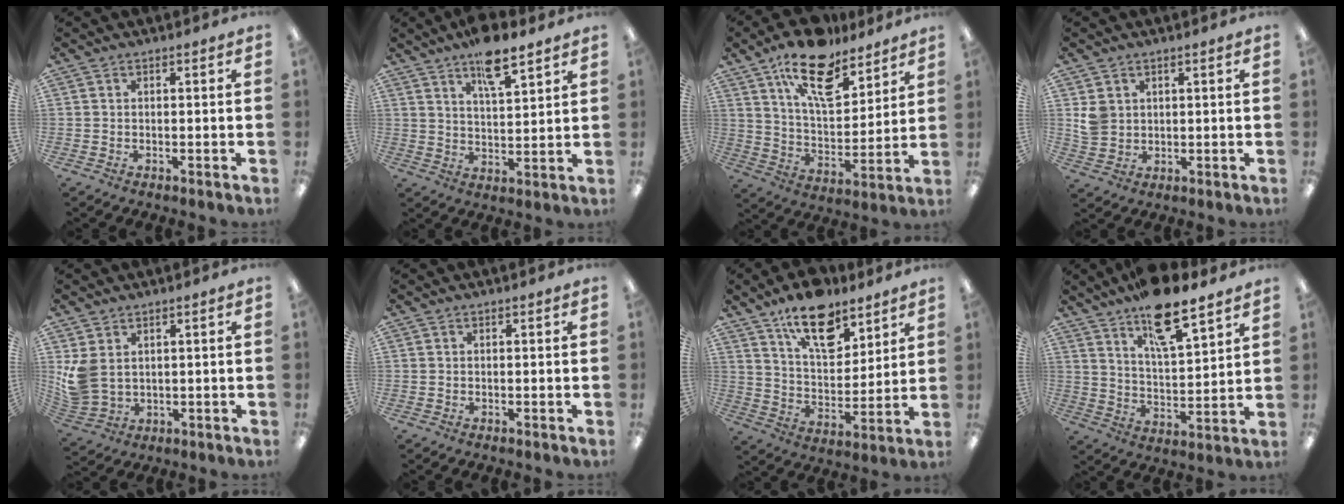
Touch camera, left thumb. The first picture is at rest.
{"total": 9.6, "force": [7.0, 3.0, 5.8], "torque": [-0.083, -0.039, 0.118]}
{"total": 17.8, "force": [12.2, 7.9, 10.3], "torque": [-0.166, -0.063, 0.210]}
{"total": 5.0, "force": [2.0, 4.3, 1.6], "torque": [-0.032, 0.003, 0.041]}
{"total": 6.9, "force": [2.3, 5.1, 4.1], "torque": [-0.092, -0.001, 0.051]}
{"total": 0.0}
{"total": 15.3, "force": [10.8, 7.2, 8.1], "torque": [-0.124, -0.058, 0.190]}
{"total": 13.9, "force": [10.6, 4.2, 7.9], "torque": [-0.119, -0.063, 0.180]}